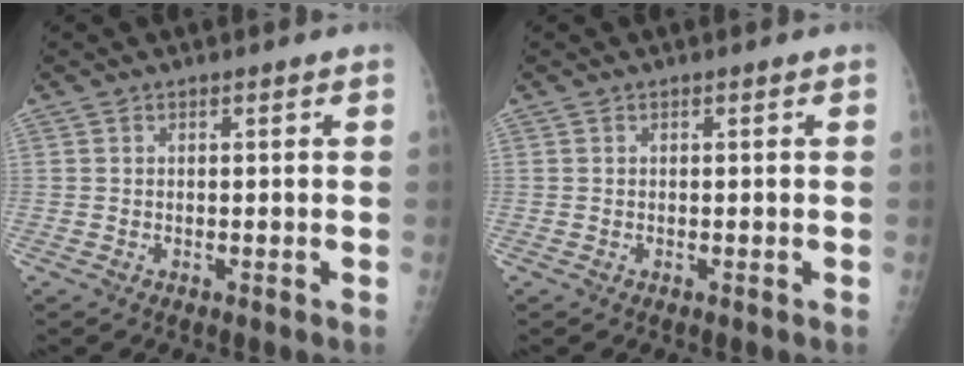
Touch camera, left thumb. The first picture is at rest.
{"total": 0.0}